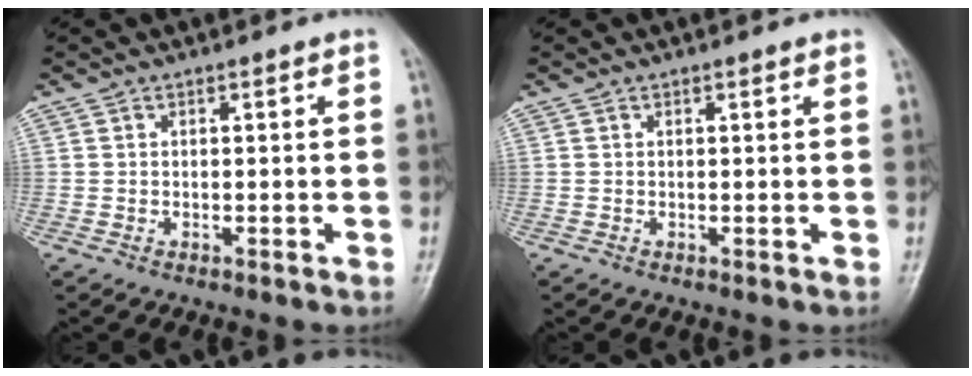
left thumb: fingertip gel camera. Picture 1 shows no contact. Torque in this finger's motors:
{"motor_torque": [-0.09, 0.00, -0.15, -0.10, 0.02]}